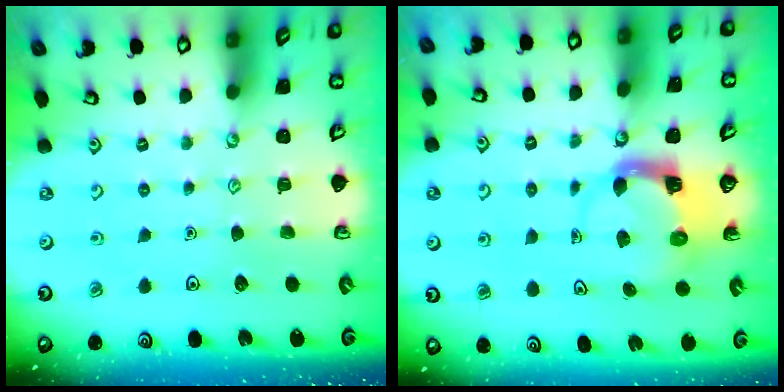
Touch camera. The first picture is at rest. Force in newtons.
{"total": 4.0, "press": 4.0, "slide": 0.5}